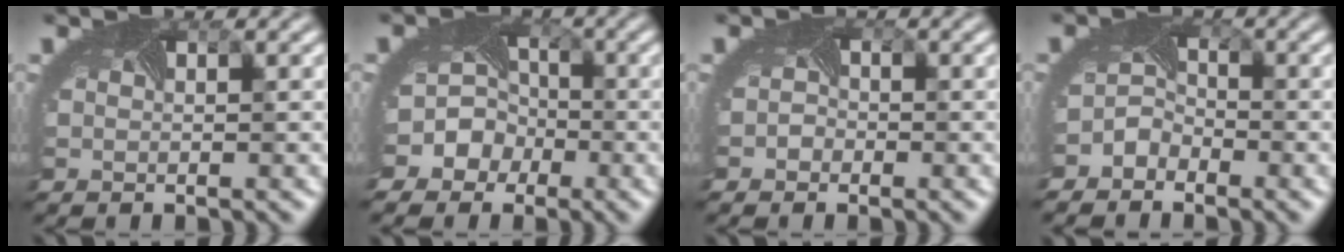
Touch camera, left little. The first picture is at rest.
{"total": 7.4, "force": [-3.1, 6.4, 1.9], "torque": [-0.027, -0.004, -0.072]}
{"total": 1.2, "force": [-0.6, 1.1, 0.1], "torque": [0.002, -0.005, -0.014]}
{"total": 2.2, "force": [-1.9, 1.1, 0.1], "torque": [-0.008, -0.004, -0.044]}